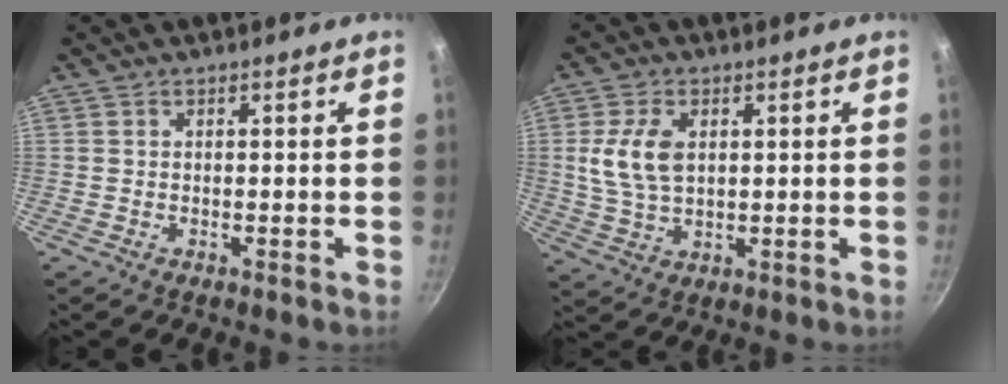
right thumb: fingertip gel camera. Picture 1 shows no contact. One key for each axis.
{"total": 8.6, "fx": 1.7, "fy": 5.3, "fz": 6.6, "tx": -0.127, "ty": -0.006, "tz": 0.035}